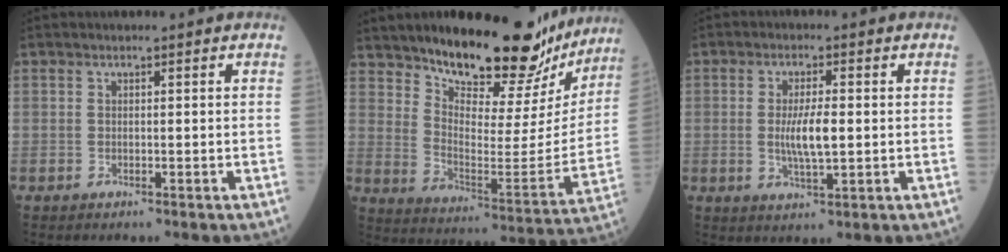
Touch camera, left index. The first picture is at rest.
{"total": 21.3, "force": [18.5, 6.0, 8.8], "torque": [-0.118, -0.051, 0.255]}
{"total": 5.1, "force": [-0.2, 0.9, 5.0], "torque": [-0.095, -0.006, -0.003]}